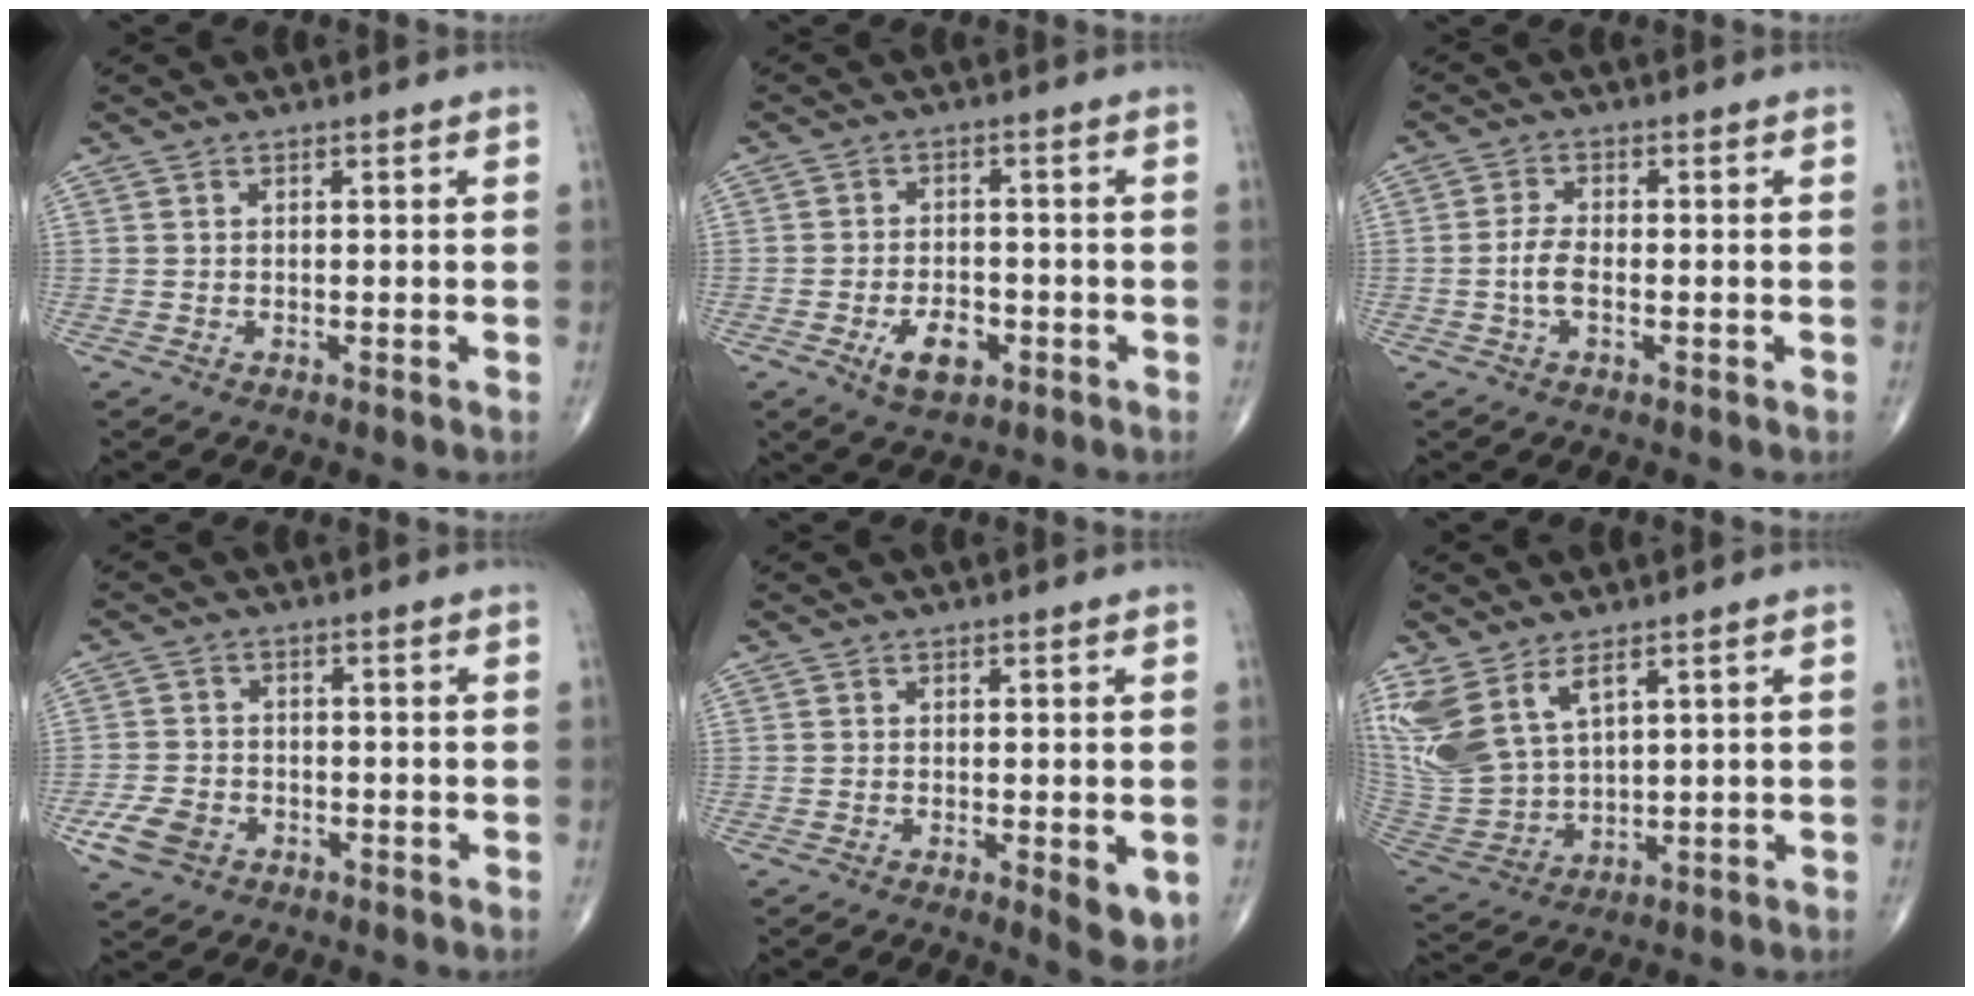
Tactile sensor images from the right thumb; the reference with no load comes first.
{"total": 6.3, "force": [-2.6, 3.6, 4.5], "torque": [-0.065, 0.008, -0.040]}
{"total": 3.6, "force": [-0.8, 1.5, 3.1], "torque": [-0.069, 0.008, -0.021]}
{"total": 5.7, "force": [-2.7, 4.1, 2.8], "torque": [-0.057, 0.010, -0.047]}
{"total": 4.6, "force": [-1.0, 1.5, 4.2], "torque": [-0.054, -0.013, -0.010]}
{"total": 13.6, "force": [7.1, 7.1, 9.1], "torque": [-0.207, -0.029, 0.166]}